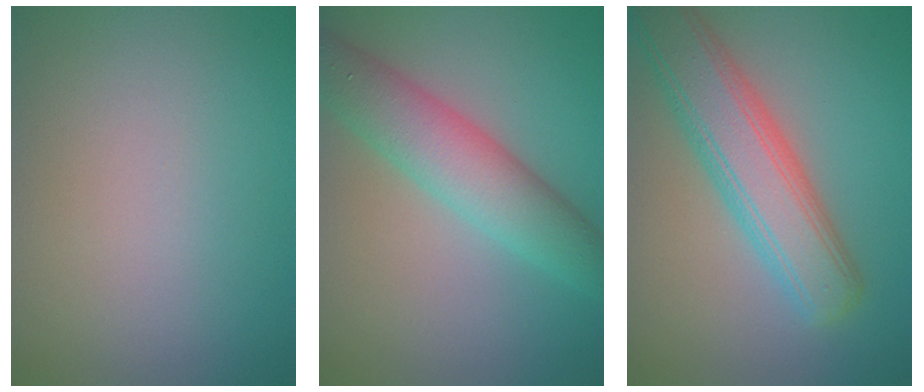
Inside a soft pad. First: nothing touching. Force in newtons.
{"total": 6.1, "press": 6.1, "slide": 0.1}
{"total": 7.4, "press": 7.4, "slide": 0.7}